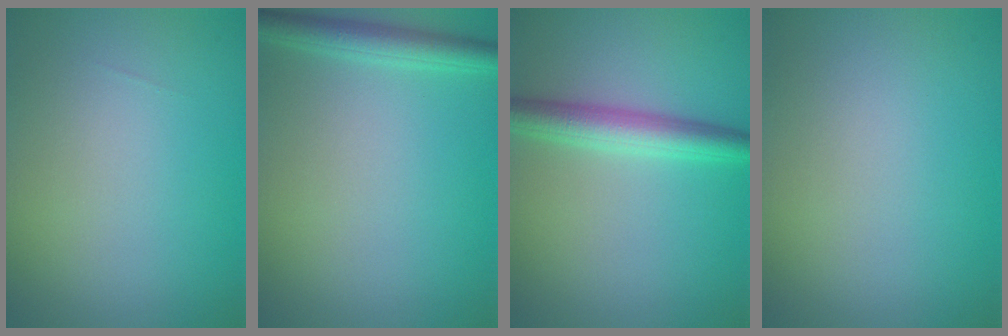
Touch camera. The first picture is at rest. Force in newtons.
{"total": 2.7, "press": 2.7, "slide": 0.1}
{"total": 3.7, "press": 3.7, "slide": 0.1}
{"total": 0.0}